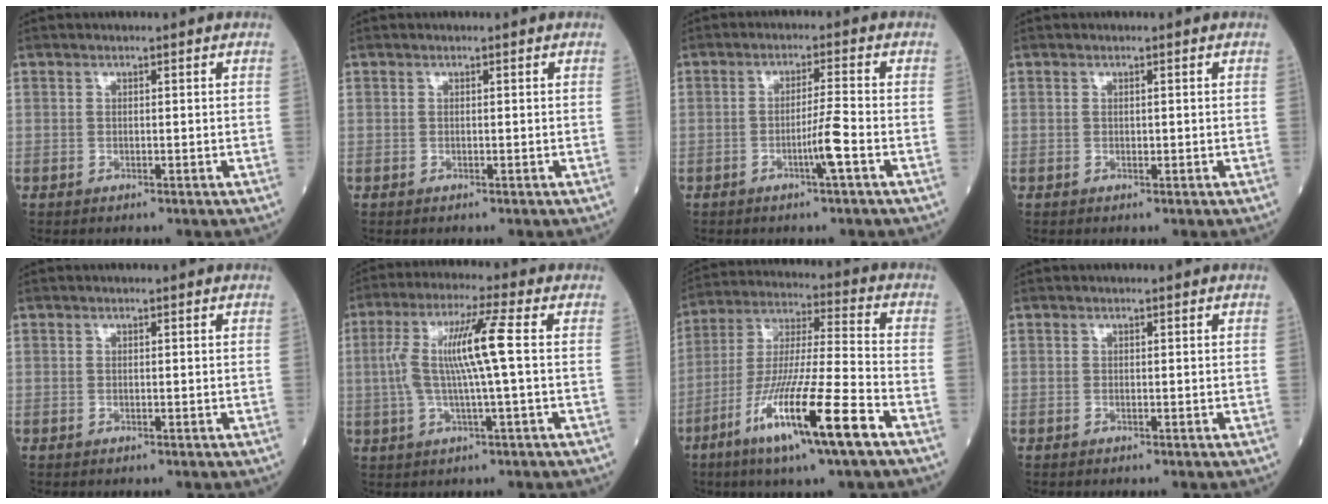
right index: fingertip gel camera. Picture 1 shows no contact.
{"total": 0.0}
{"total": 4.0, "force": [-1.6, -0.8, 3.5], "torque": [-0.063, -0.005, -0.026]}
{"total": 0.0}
{"total": 0.0}
{"total": 9.2, "force": [0.6, -0.4, 9.2], "torque": [-0.186, 0.015, 0.012]}
{"total": 16.8, "force": [-8.5, 0.0, 14.4], "torque": [-0.290, -0.034, -0.154]}
{"total": 0.0}